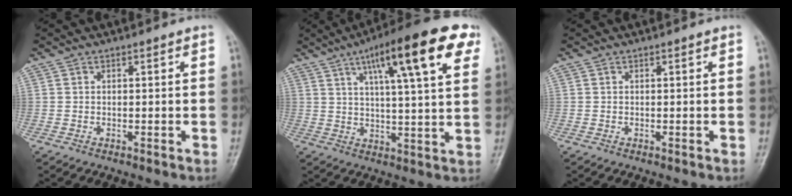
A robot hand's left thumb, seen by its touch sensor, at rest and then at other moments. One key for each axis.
{"total": 18.0, "fx": 8.5, "fy": 3.7, "fz": 15.4, "tx": -0.215, "ty": -0.008, "tz": 0.122}
{"total": 0.0}